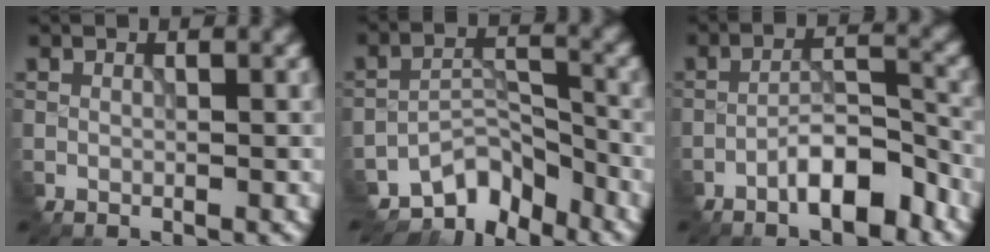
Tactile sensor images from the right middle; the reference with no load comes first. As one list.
[{"total": 5.6, "force": [-4.9, 2.2, 1.5], "torque": [-0.011, 0.000, -0.091]}, {"total": 4.8, "force": [-3.3, 1.4, 3.2], "torque": [-0.049, 0.014, -0.056]}]